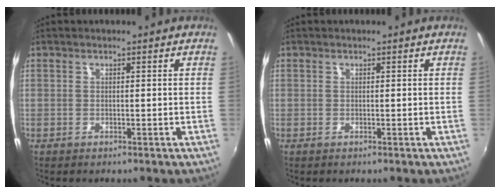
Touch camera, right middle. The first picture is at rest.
{"total": 0.0}